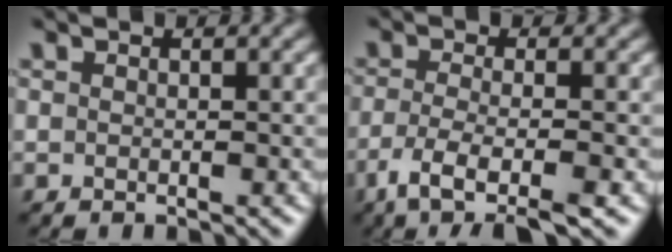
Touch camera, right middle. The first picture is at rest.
{"total": 4.9, "force": [-2.8, 1.1, 3.9], "torque": [-0.080, -0.007, -0.057]}